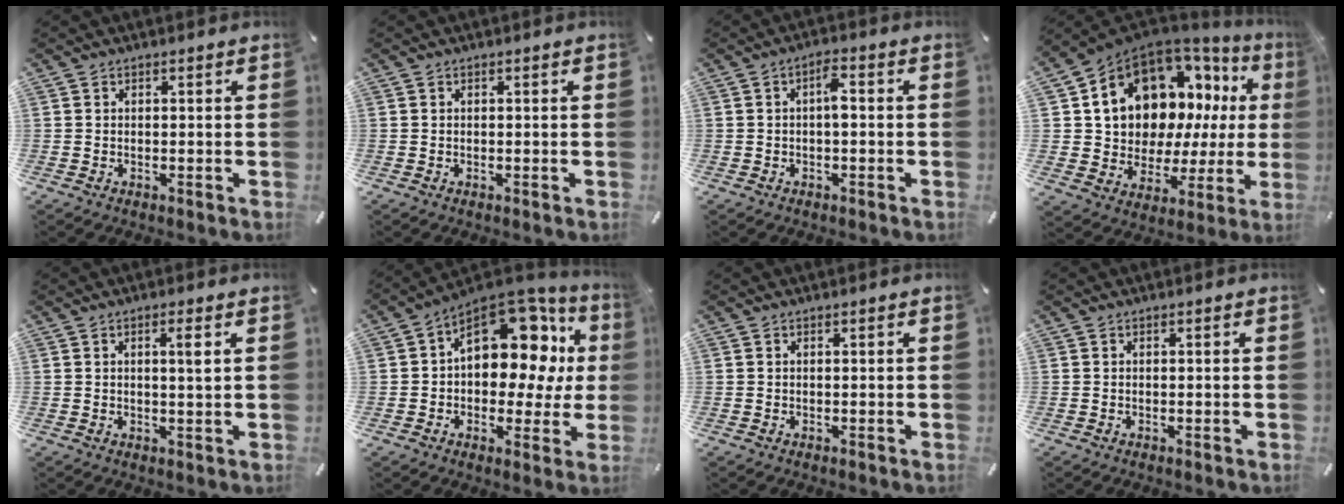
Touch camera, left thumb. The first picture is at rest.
{"total": 0.0}
{"total": 3.8, "force": [-0.2, 1.5, 3.5], "torque": [-0.059, 0.011, -0.009]}
{"total": 15.6, "force": [7.7, 10.9, 8.3], "torque": [-0.139, -0.071, 0.148]}
{"total": 2.9, "force": [0.9, 0.3, 2.8], "torque": [-0.049, -0.002, 0.010]}
{"total": 18.0, "force": [5.9, 11.6, 12.4], "torque": [-0.147, -0.048, 0.100]}
{"total": 0.0}
{"total": 0.0}